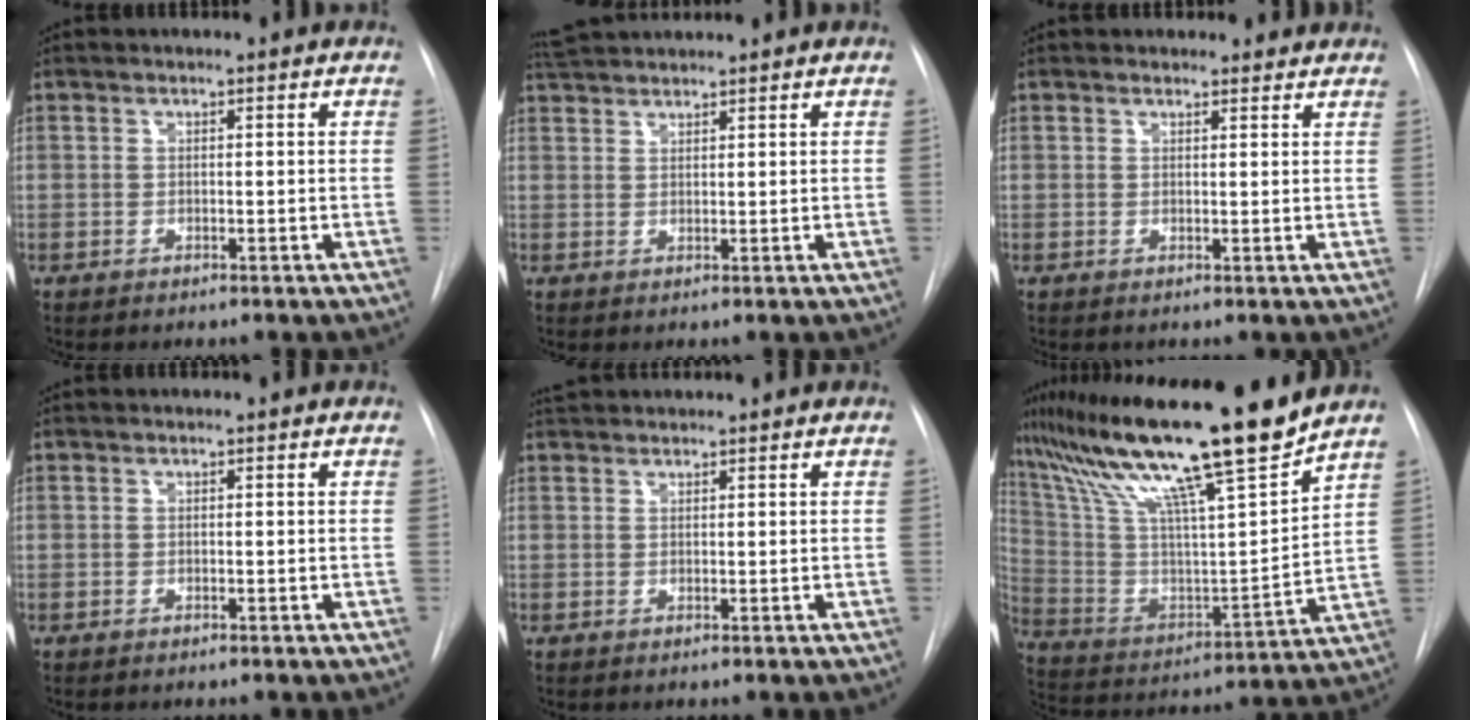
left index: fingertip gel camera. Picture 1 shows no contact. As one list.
[{"total": 4.9, "force": [4.7, 0.2, 1.2], "torque": [-0.027, 0.035, 0.089]}, {"total": 3.3, "force": [3.0, 1.2, 0.1], "torque": [0.002, 0.004, 0.028]}, {"total": 0.0}, {"total": 3.2, "force": [3.1, 0.5, 0.7], "torque": [-0.011, 0.034, 0.056]}, {"total": 23.4, "force": [18.1, 0.1, 14.9], "torque": [-0.269, -0.004, 0.314]}]